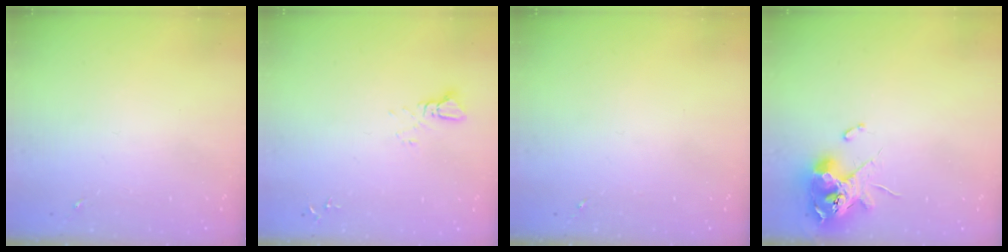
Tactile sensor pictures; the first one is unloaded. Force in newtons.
{"total": 2.5, "press": 2.5, "slide": 0.1}
{"total": 0.0}
{"total": 11.9, "press": 11.8, "slide": 1.5}